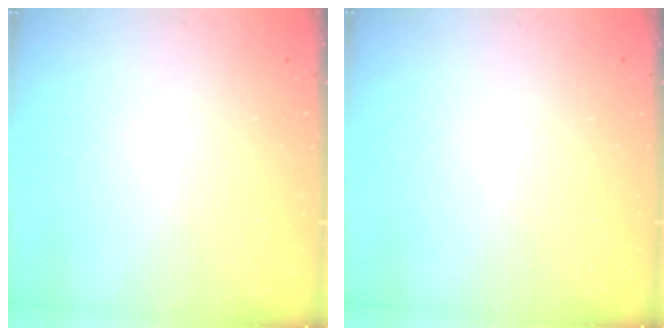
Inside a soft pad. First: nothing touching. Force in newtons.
{"total": 0.0}